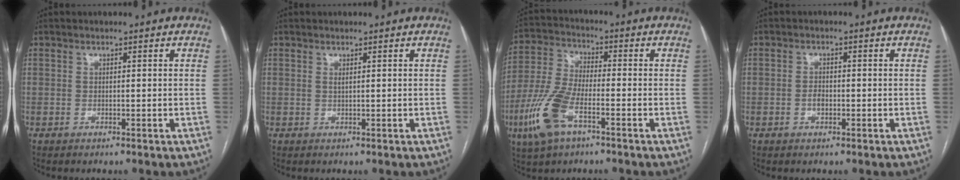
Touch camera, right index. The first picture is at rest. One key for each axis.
{"total": 0.5, "fx": 0.3, "fy": 0.1, "fz": 0.5, "tx": -0.013, "ty": -0.003, "tz": 0.006}
{"total": 11.1, "fx": -5.0, "fy": 4.0, "fz": 9.1, "tx": -0.218, "ty": -0.007, "tz": -0.098}
{"total": 1.8, "fx": -0.5, "fy": 1.0, "fz": 1.4, "tx": -0.023, "ty": 0.004, "tz": -0.008}